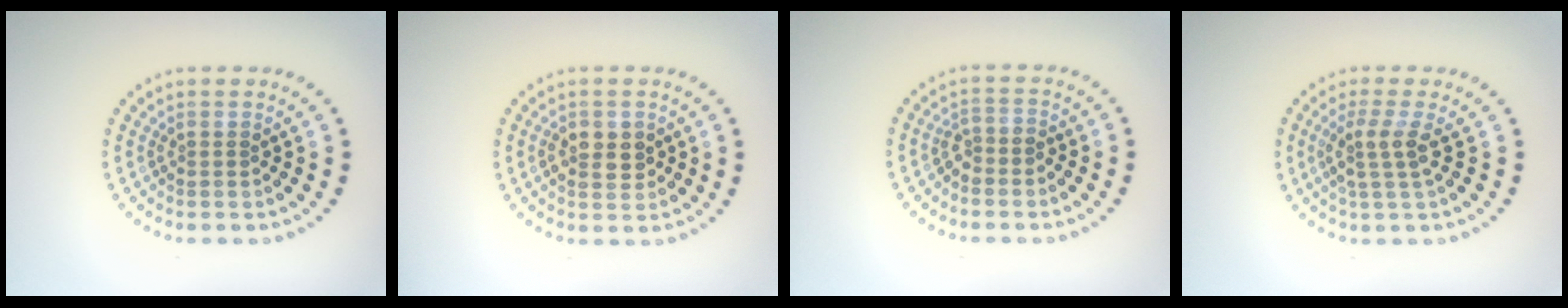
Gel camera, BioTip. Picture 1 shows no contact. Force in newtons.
{"total": 2.6, "press": 2.6, "slide": 0.2}
{"total": 1.6, "press": 1.2, "slide": 1.0}
{"total": 2.6, "press": 2.0, "slide": 1.8}